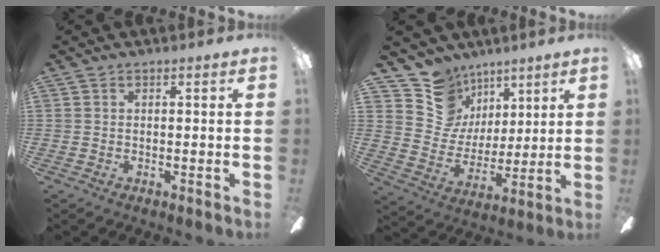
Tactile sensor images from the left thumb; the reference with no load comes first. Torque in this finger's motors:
{"motor_torque": [-0.08, 0.00, -0.33, -0.56, -0.06]}